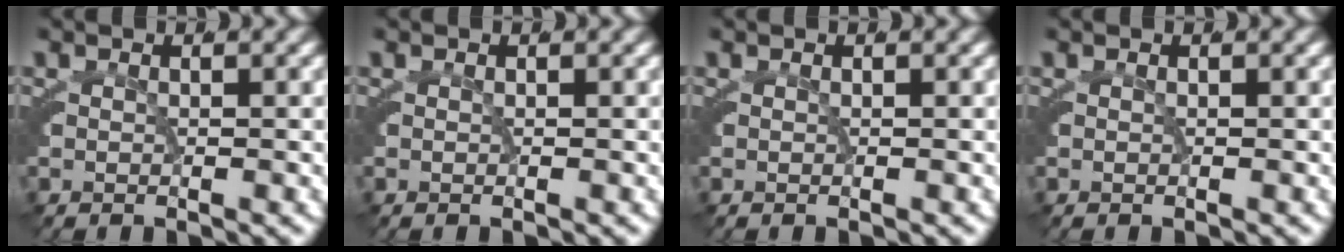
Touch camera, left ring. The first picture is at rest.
{"total": 0.0}
{"total": 0.0}
{"total": 0.0}